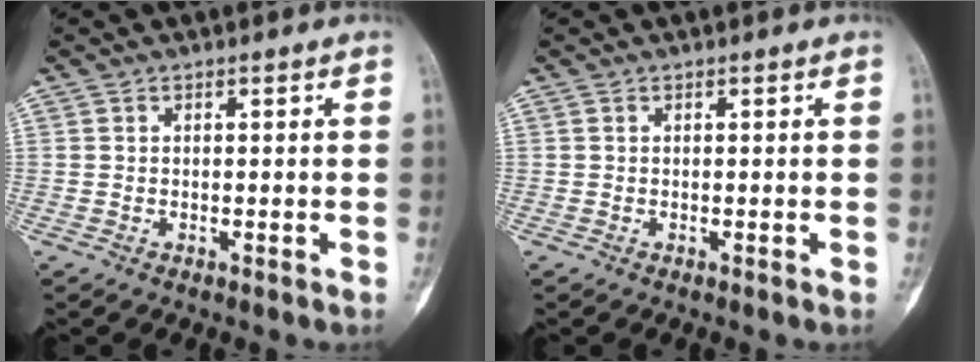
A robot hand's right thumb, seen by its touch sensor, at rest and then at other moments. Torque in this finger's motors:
{"motor_torque": [-0.15, 0.15, 0.04, 0.16, 0.03]}